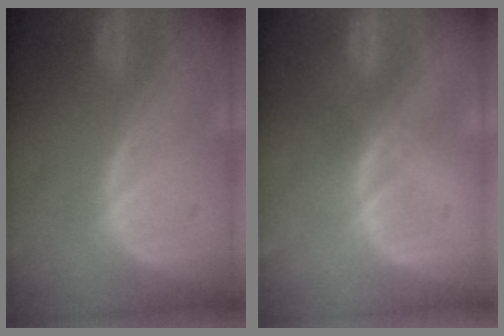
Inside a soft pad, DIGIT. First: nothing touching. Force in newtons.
{"total": 0.8, "press": 0.6, "slide": 0.5}